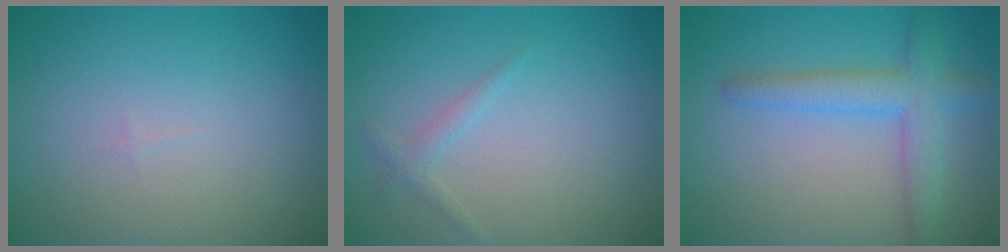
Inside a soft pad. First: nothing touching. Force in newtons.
{"total": 1.0, "press": 1.0, "slide": 0.2}
{"total": 3.9, "press": 3.9, "slide": 0.2}